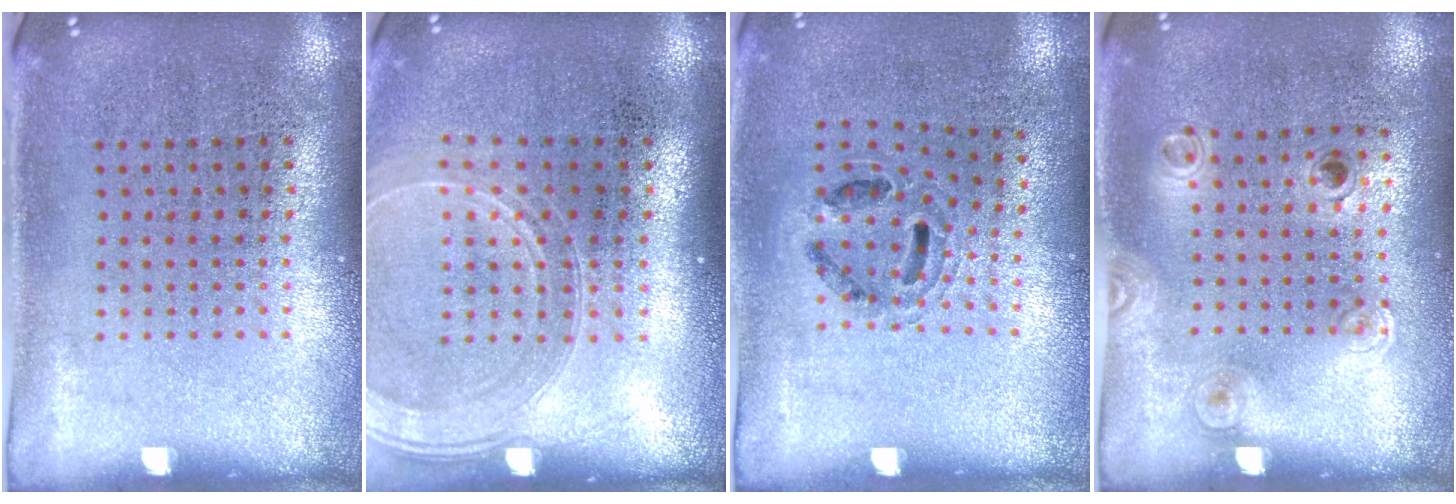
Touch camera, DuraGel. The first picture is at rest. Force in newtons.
{"total": 1.7, "press": 1.6, "slide": 0.6}
{"total": 0.9, "press": 0.8, "slide": 0.3}
{"total": 1.1, "press": 0.8, "slide": 0.8}